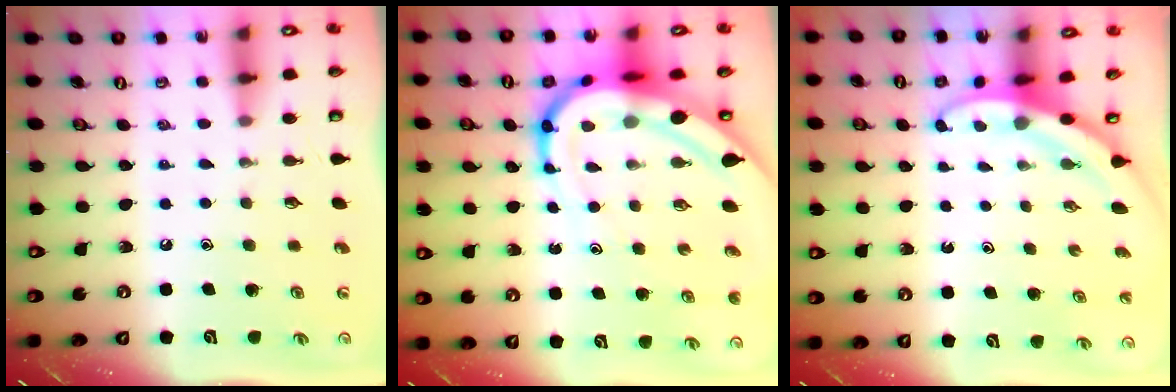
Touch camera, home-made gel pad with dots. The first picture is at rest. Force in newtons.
{"total": 13.9, "press": 13.8, "slide": 1.3}
{"total": 3.3, "press": 3.3, "slide": 0.2}